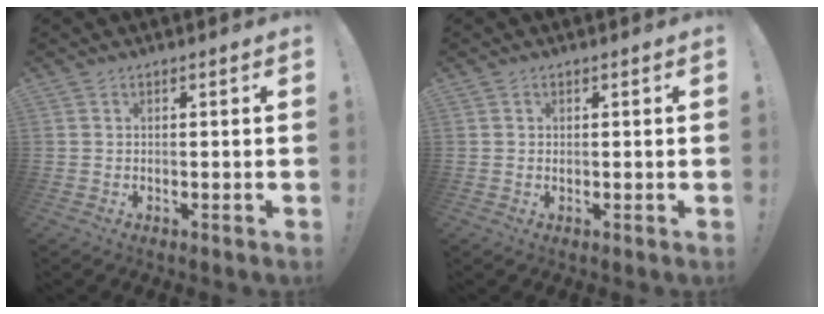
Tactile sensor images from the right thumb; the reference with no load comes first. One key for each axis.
{"total": 0.0}